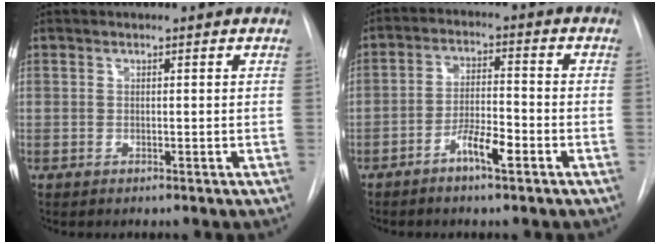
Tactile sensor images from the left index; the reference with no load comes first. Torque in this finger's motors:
{"motor_torque": [0.07, 0.18, 0.10, 0.05]}